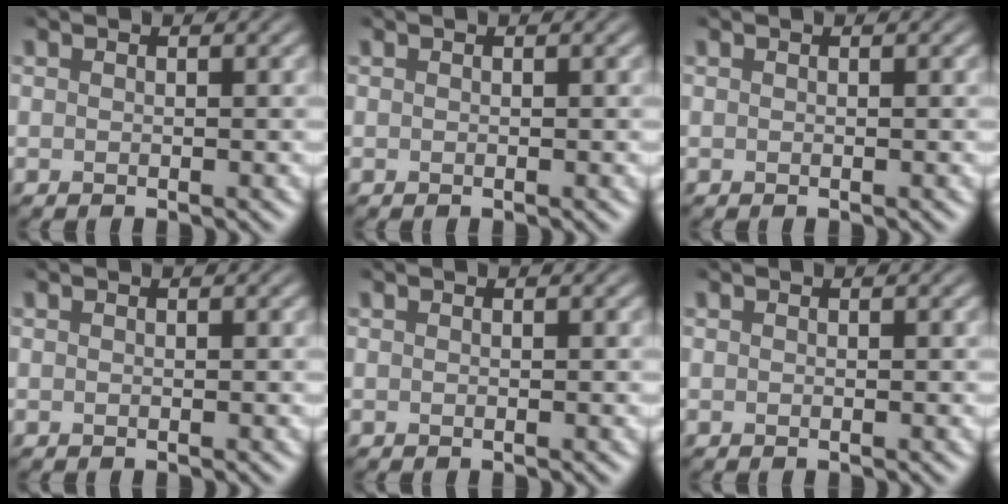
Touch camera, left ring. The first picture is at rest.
{"total": 0.0}
{"total": 0.0}
{"total": 0.0}
{"total": 0.0}
{"total": 0.0}